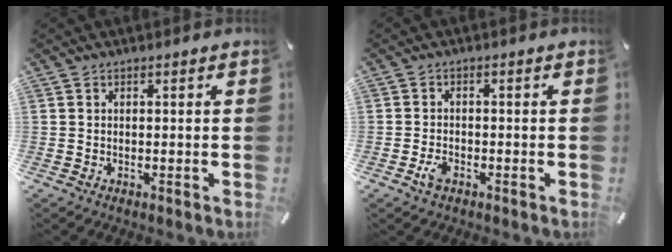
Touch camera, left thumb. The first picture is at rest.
{"total": 2.6, "force": [-1.4, 1.4, 1.6], "torque": [-0.044, -0.001, -0.028]}